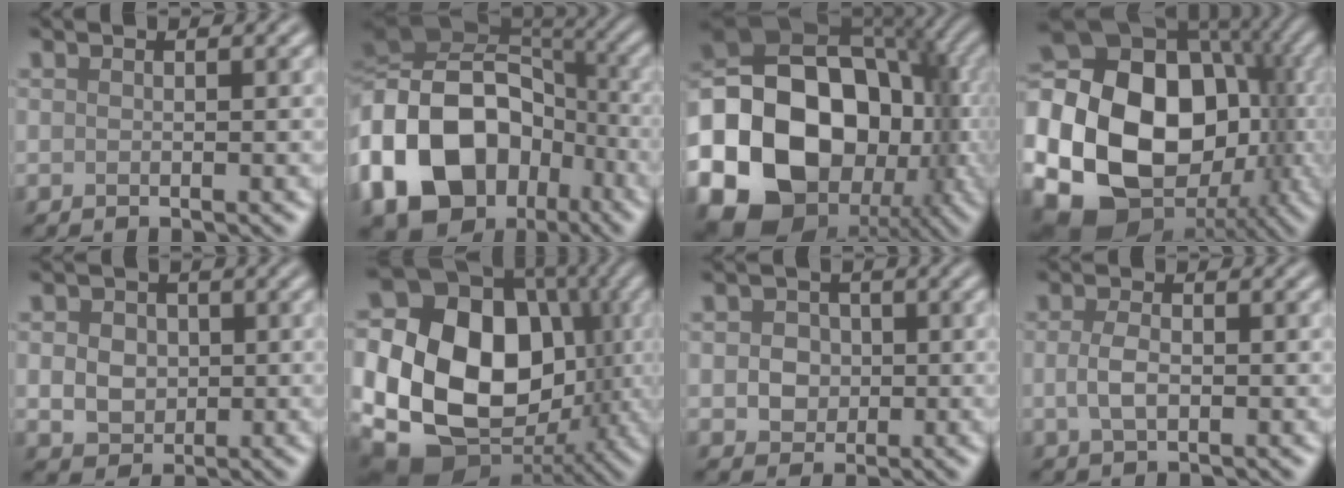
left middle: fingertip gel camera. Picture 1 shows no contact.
{"total": 18.3, "force": [-5.5, 13.8, 10.7], "torque": [-0.214, -0.006, -0.106]}
{"total": 23.4, "force": [-6.3, 18.5, 12.9], "torque": [-0.242, -0.039, -0.133]}
{"total": 24.7, "force": [-3.3, 20.0, 14.1], "torque": [-0.269, -0.012, -0.100]}
{"total": 3.9, "force": [0.2, 3.3, 2.1], "torque": [-0.034, 0.009, -0.009]}
{"total": 18.8, "force": [-0.1, 14.8, 11.6], "torque": [-0.225, -0.013, 0.005]}
{"total": 2.7, "force": [0.0, 2.4, 1.3], "torque": [-0.015, -0.001, -0.005]}
{"total": 2.3, "force": [-0.2, 1.3, 1.9], "torque": [-0.044, -0.001, -0.005]}